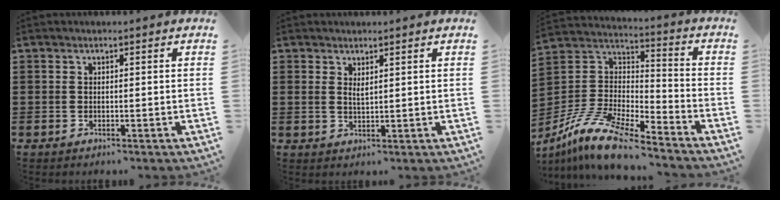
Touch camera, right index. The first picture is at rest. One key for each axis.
{"total": 1.5, "fx": 1.1, "fy": 0.4, "fz": 0.9, "tx": -0.018, "ty": 0.002, "tz": 0.020}
{"total": 12.9, "fx": -10.4, "fy": 2.9, "fz": 6.9, "tx": -0.157, "ty": 0.026, "tz": -0.207}